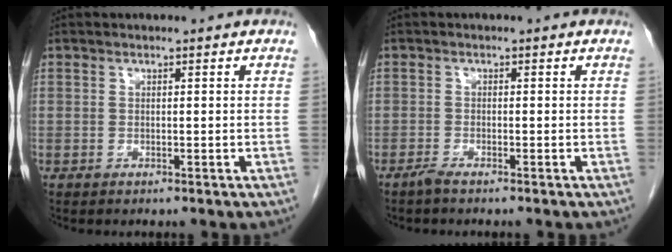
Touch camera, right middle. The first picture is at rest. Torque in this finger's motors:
{"motor_torque": [-0.17, 0.21, -0.03, -0.01]}